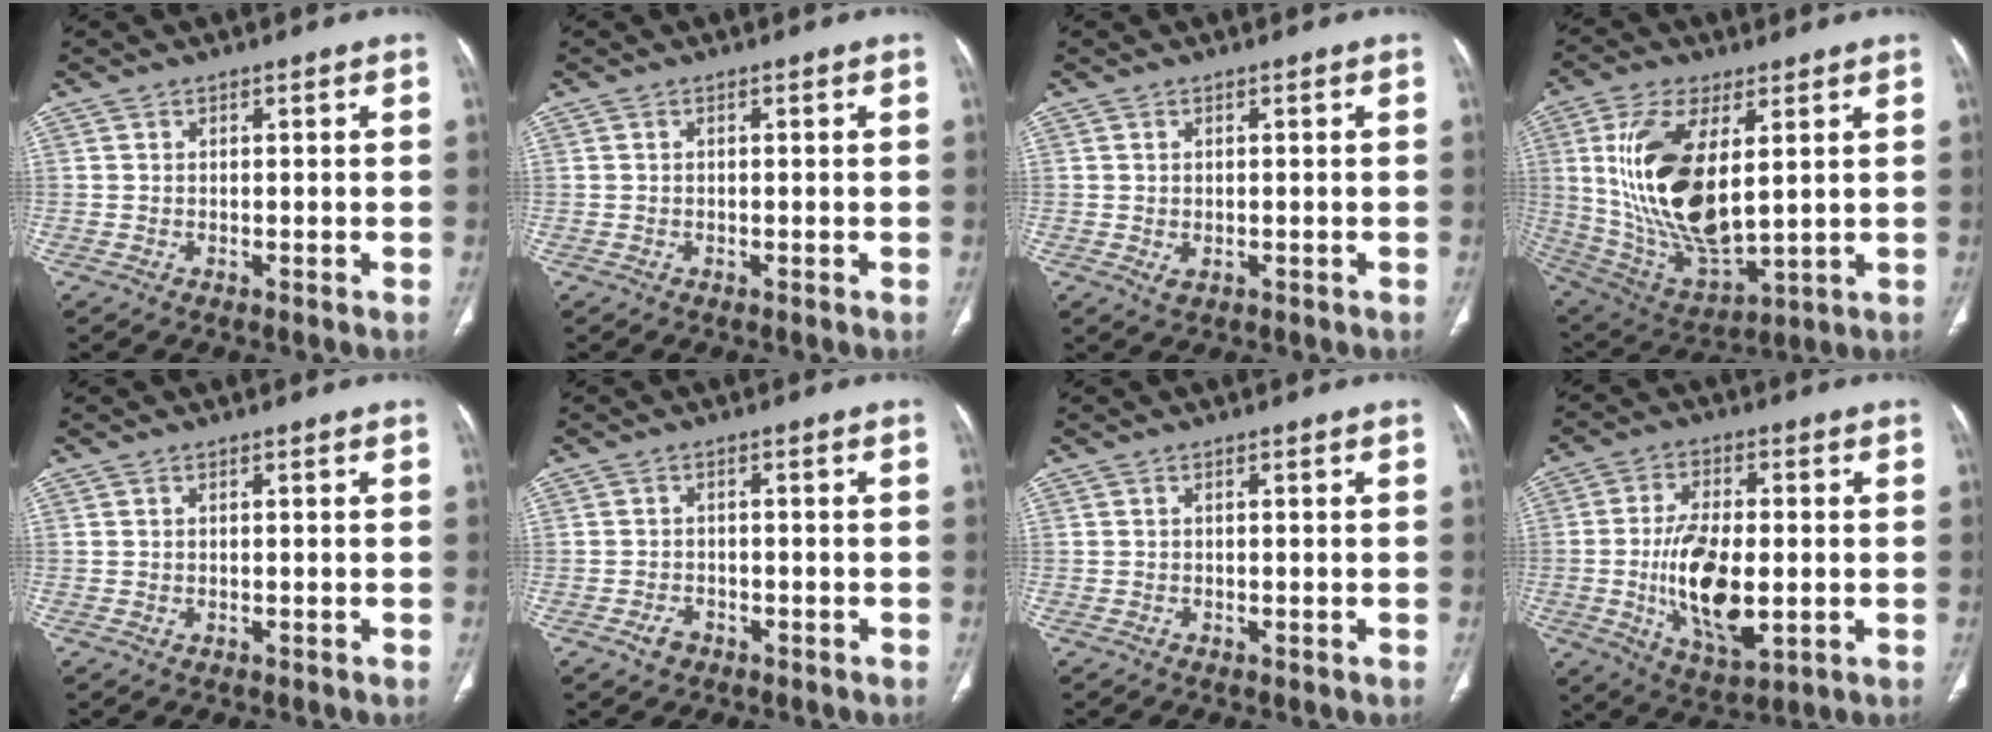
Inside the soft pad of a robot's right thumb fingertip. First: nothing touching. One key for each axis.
{"total": 0.0}
{"total": 1.7, "fx": -0.3, "fy": 1.0, "fz": 1.3, "tx": -0.026, "ty": 0.002, "tz": 0.001}
{"total": 20.5, "fx": 4.0, "fy": 9.5, "fz": 17.7, "tx": -0.344, "ty": -0.025, "tz": 0.091}
{"total": 0.0}
{"total": 2.5, "fx": -1.5, "fy": 1.7, "fz": 1.1, "tx": -0.017, "ty": 0.013, "tz": -0.018}
{"total": 0.5, "fx": -0.2, "fy": 0.2, "fz": 0.4, "tx": -0.007, "ty": 0.001, "tz": -0.001}
{"total": 14.6, "fx": -1.9, "fy": 6.9, "fz": 12.8, "tx": -0.228, "ty": -0.010, "tz": -0.025}